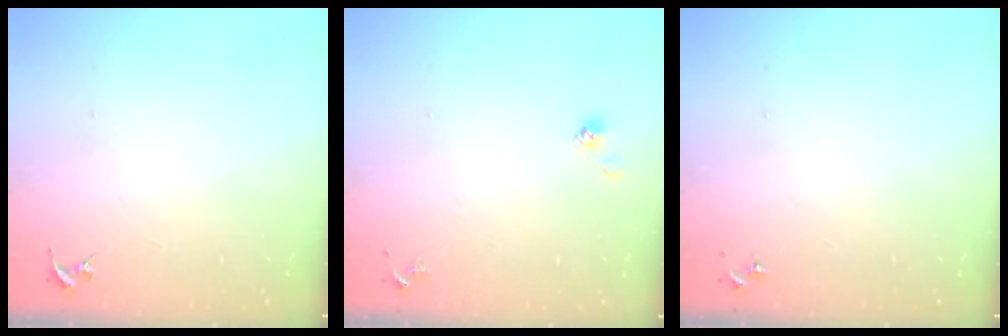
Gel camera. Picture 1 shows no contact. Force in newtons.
{"total": 5.7, "press": 5.7, "slide": 0.3}
{"total": 0.0}